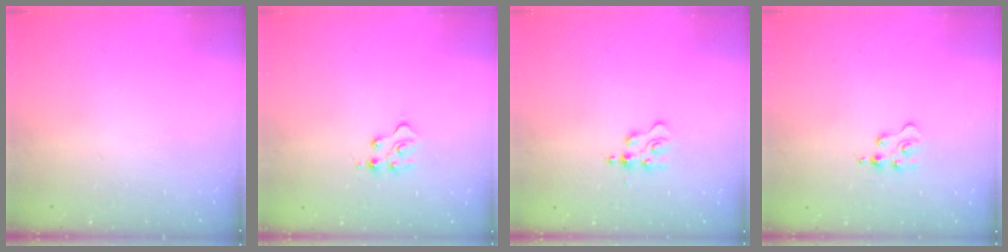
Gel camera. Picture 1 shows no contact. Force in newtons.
{"total": 4.1, "press": 4.0, "slide": 0.6}
{"total": 2.4, "press": 2.4, "slide": 0.3}
{"total": 2.5, "press": 2.5, "slide": 0.4}